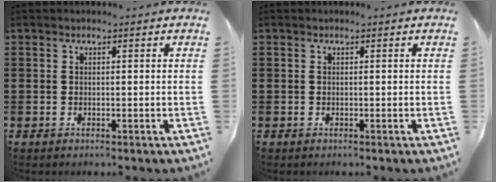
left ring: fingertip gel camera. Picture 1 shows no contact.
{"total": 0.0}